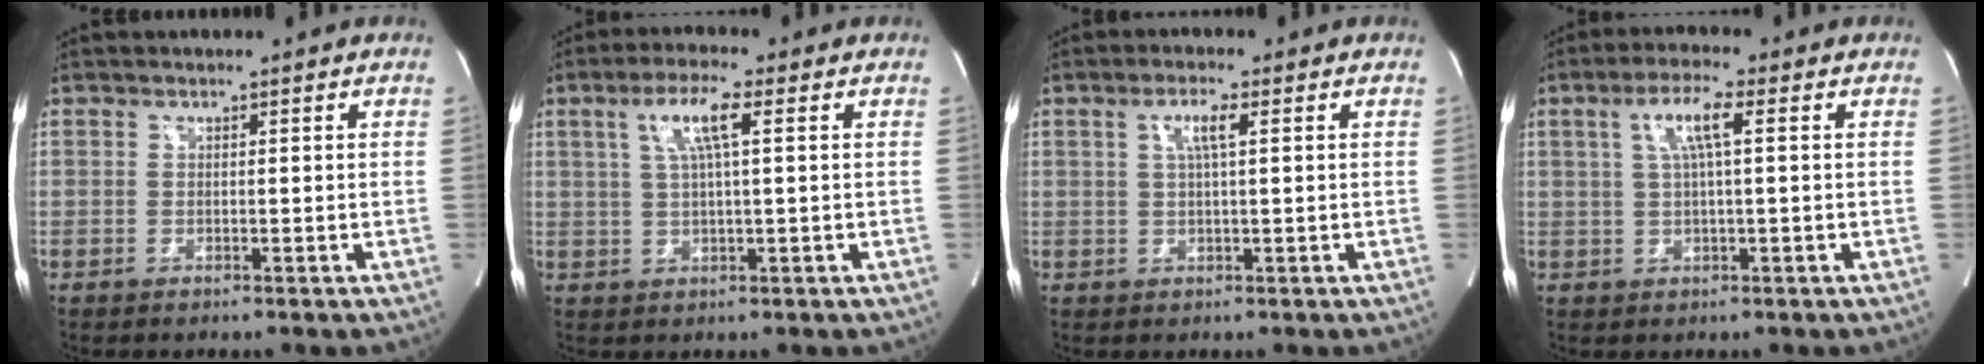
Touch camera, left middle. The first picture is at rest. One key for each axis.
{"total": 6.1, "fx": 2.0, "fy": 0.4, "fz": 5.8, "tx": -0.113, "ty": 0.008, "tz": 0.039}
{"total": 3.3, "fx": 1.0, "fy": 0.2, "fz": 3.2, "tx": -0.060, "ty": 0.003, "tz": 0.019}
{"total": 5.6, "fx": 1.6, "fy": 0.3, "fz": 5.4, "tx": -0.104, "ty": 0.010, "tz": 0.031}